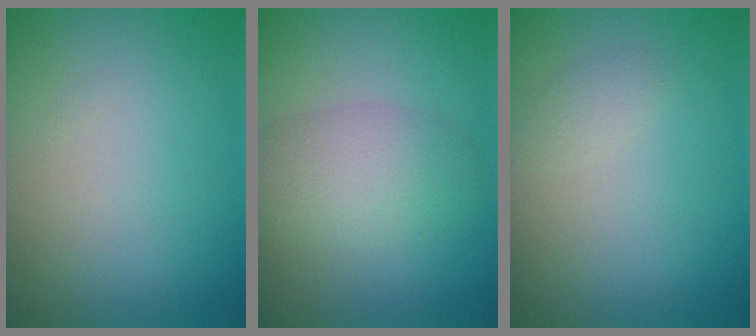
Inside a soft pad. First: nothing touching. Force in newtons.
{"total": 4.2, "press": 4.2, "slide": 0.2}
{"total": 1.1, "press": 1.1, "slide": 0.0}